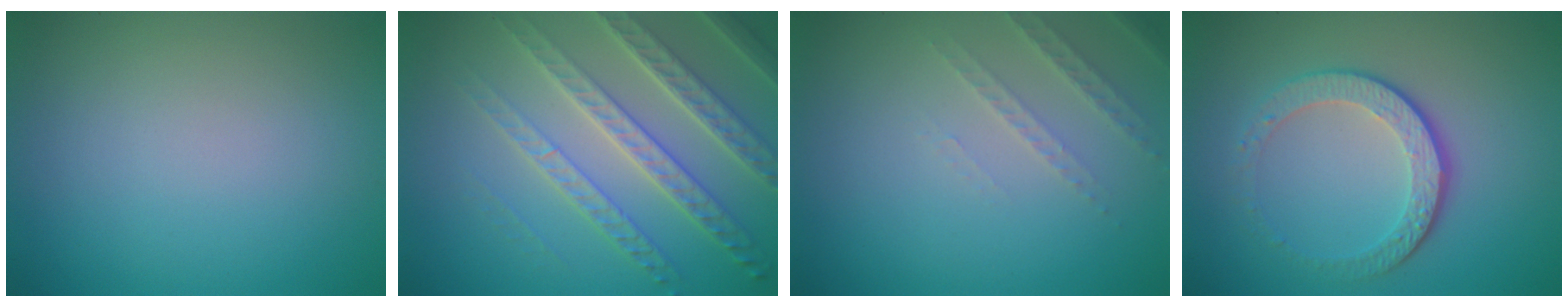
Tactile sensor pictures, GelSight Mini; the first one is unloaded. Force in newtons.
{"total": 7.2, "press": 5.1, "slide": 5.1}
{"total": 1.9, "press": 1.8, "slide": 0.6}
{"total": 4.1, "press": 3.0, "slide": 2.8}